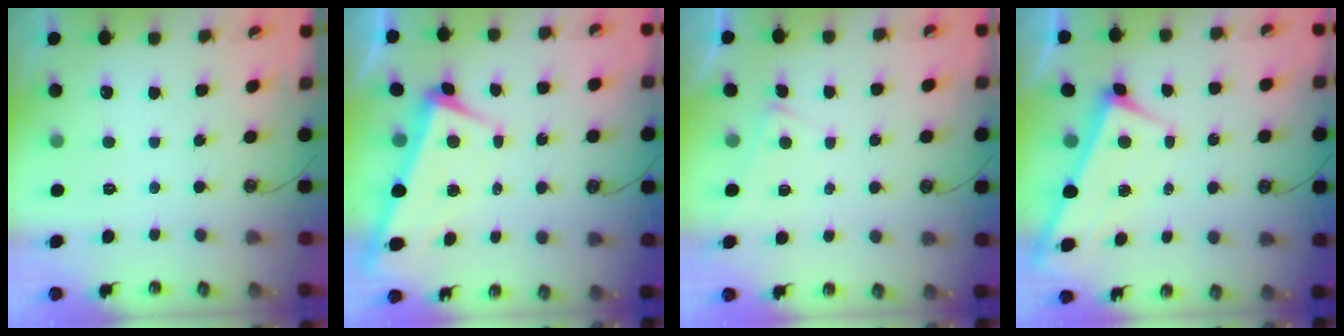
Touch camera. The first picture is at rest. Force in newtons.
{"total": 3.3, "press": 3.2, "slide": 0.8}
{"total": 4.9, "press": 4.9, "slide": 0.1}
{"total": 2.5, "press": 2.5, "slide": 0.2}